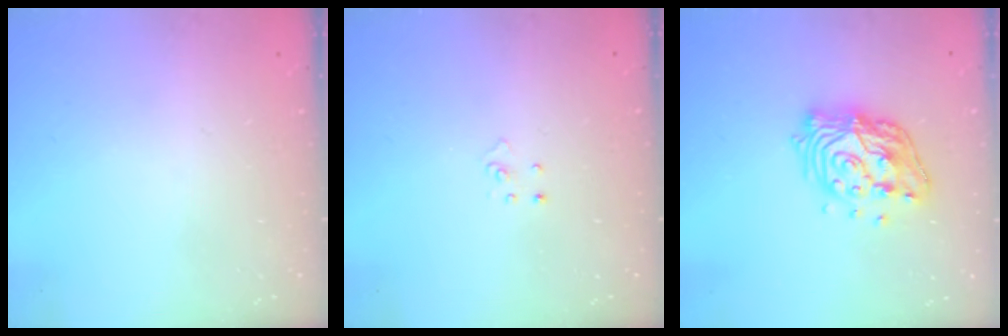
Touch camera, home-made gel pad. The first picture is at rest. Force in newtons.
{"total": 3.0, "press": 2.9, "slide": 0.3}
{"total": 18.0, "press": 17.9, "slide": 1.6}